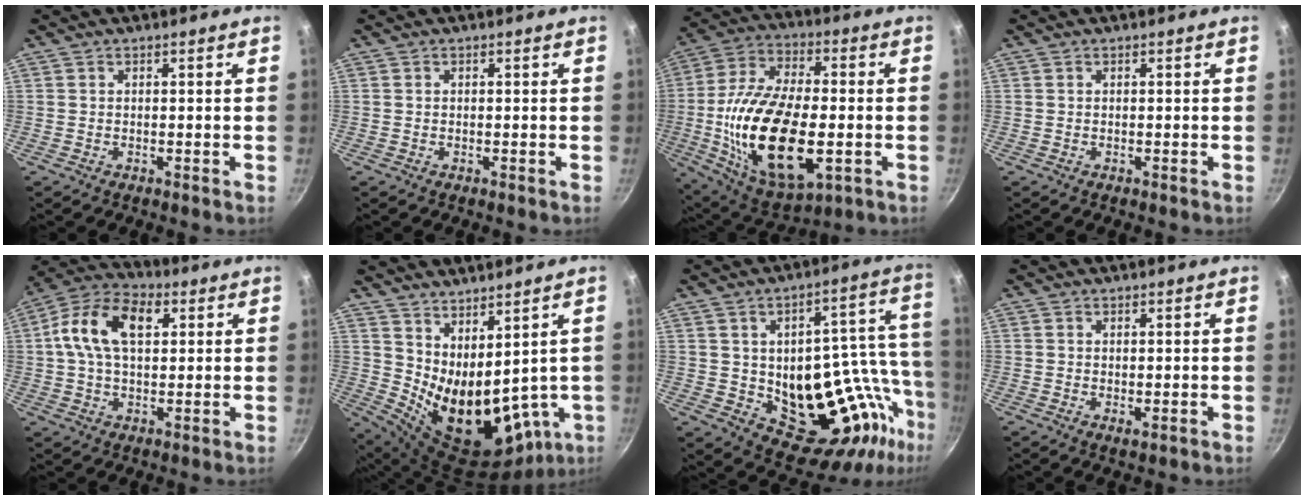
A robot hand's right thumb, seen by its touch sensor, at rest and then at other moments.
{"total": 0.0}
{"total": 25.2, "force": [-3.9, 12.6, 21.5], "torque": [-0.402, 0.014, -0.062]}
{"total": 0.0}
{"total": 13.6, "force": [3.3, 8.3, 10.3], "torque": [-0.171, 0.019, 0.041]}
{"total": 17.0, "force": [3.9, 9.0, 13.9], "torque": [-0.200, -0.047, 0.102]}
{"total": 21.8, "force": [-3.5, 12.1, 17.8], "torque": [-0.175, 0.013, -0.029]}
{"total": 0.9, "force": [0.3, 0.5, 0.8], "torque": [-0.012, -0.008, 0.003]}